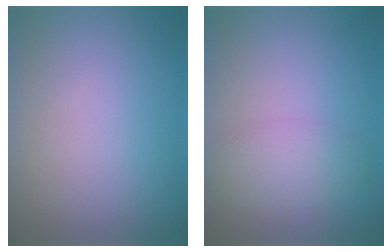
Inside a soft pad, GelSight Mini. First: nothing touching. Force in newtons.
{"total": 2.8, "press": 2.8, "slide": 0.2}